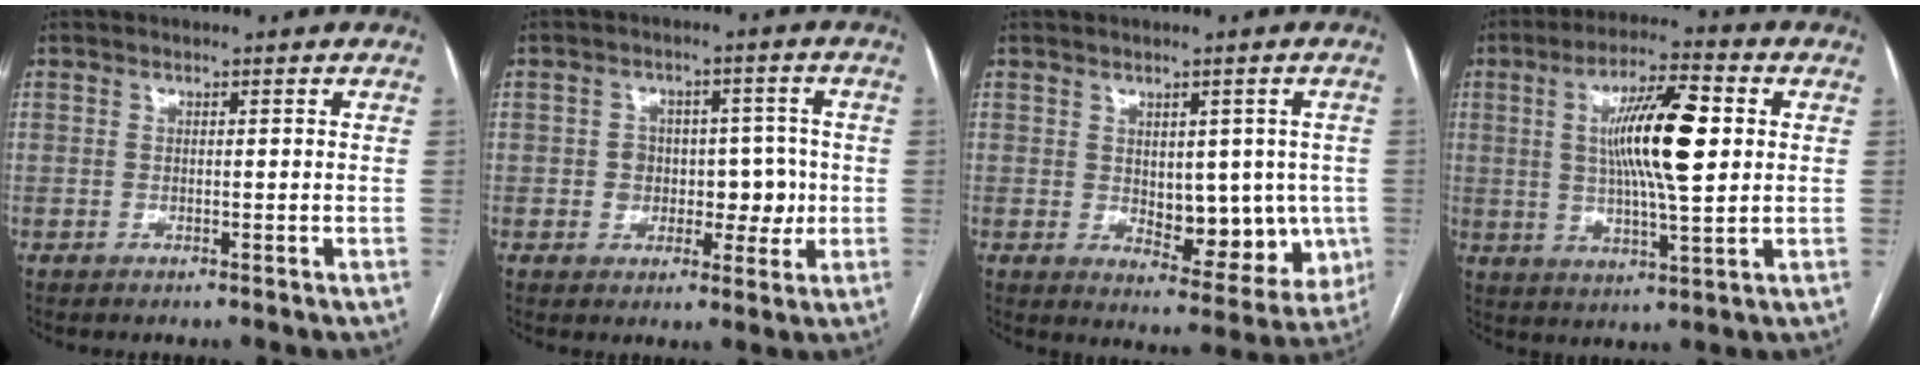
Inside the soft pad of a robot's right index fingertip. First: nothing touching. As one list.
[{"total": 6.2, "force": [-0.6, 5.1, 3.4], "torque": [-0.025, 0.026, -0.002]}, {"total": 10.3, "force": [-0.4, 5.7, 8.6], "torque": [-0.095, 0.001, 0.015]}, {"total": 13.1, "force": [2.3, 2.2, 12.7], "torque": [-0.224, 0.011, 0.037]}]